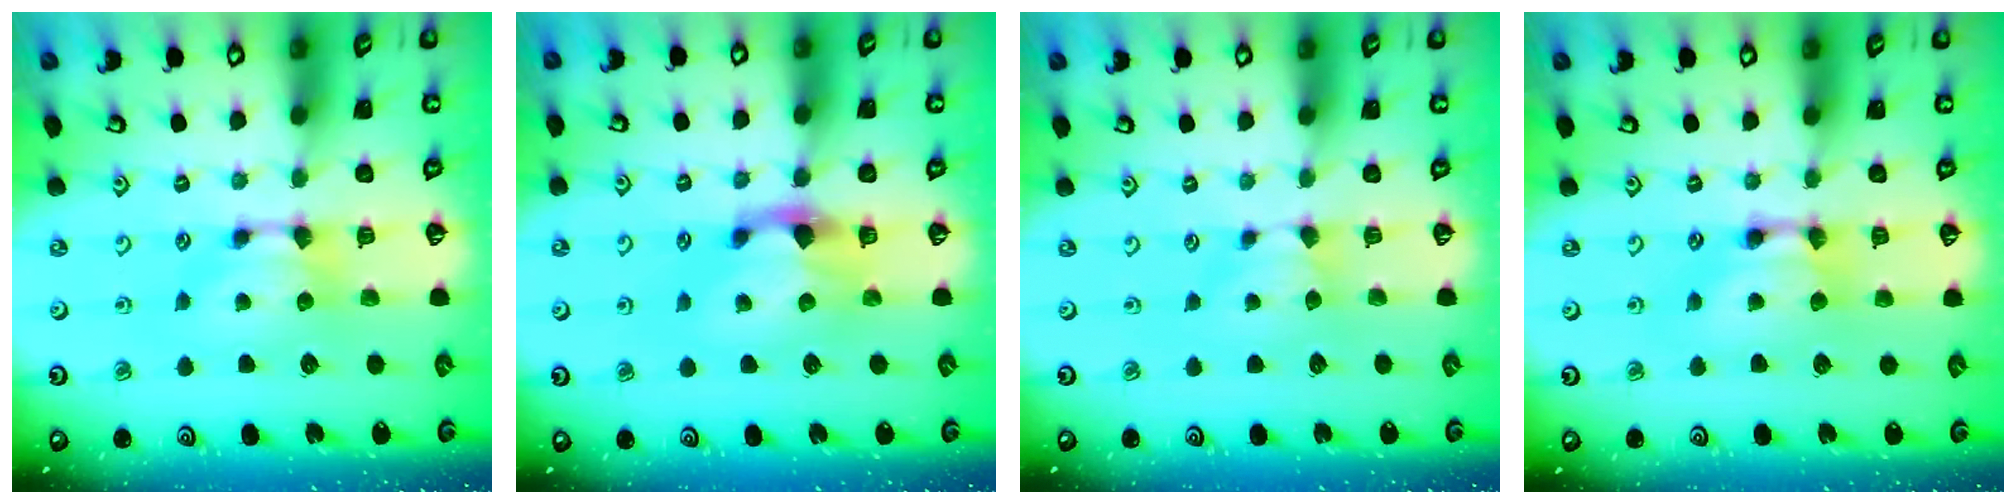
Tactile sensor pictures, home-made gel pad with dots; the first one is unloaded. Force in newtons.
{"total": 2.2, "press": 1.8, "slide": 1.3}
{"total": 1.6, "press": 1.4, "slide": 0.7}
{"total": 2.0, "press": 2.0, "slide": 0.1}